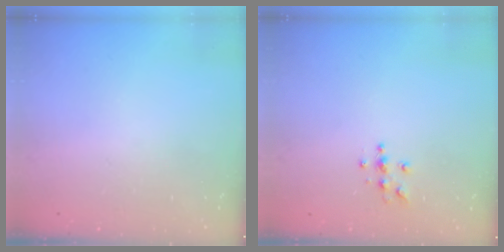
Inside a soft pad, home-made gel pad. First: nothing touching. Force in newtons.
{"total": 4.5, "press": 4.5, "slide": 0.3}